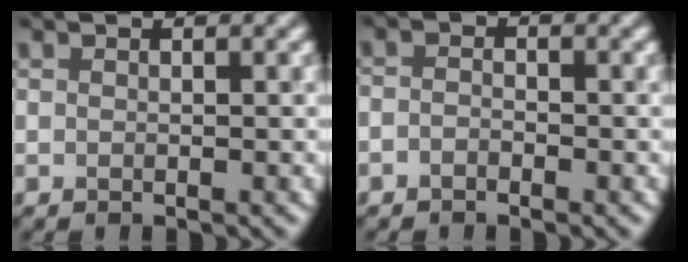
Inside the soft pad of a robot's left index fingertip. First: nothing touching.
{"total": 0.9, "force": [-0.9, 0.0, -0.1], "torque": [-0.008, 0.011, -0.008]}